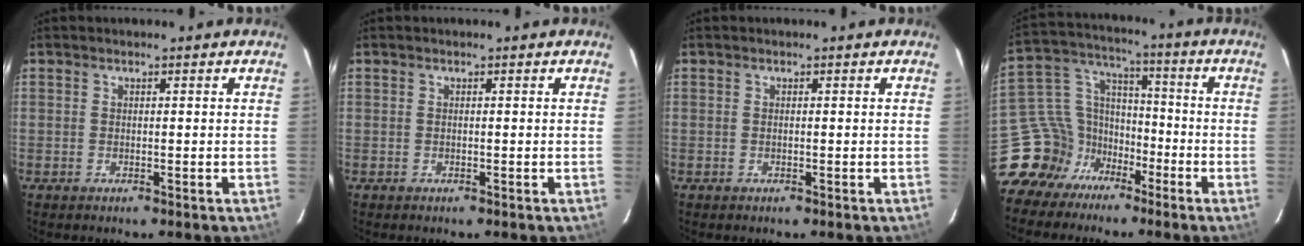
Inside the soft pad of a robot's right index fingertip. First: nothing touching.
{"total": 0.0}
{"total": 0.0}
{"total": 12.3, "force": [-8.5, 8.5, 2.7], "torque": [-0.069, 0.051, -0.156]}